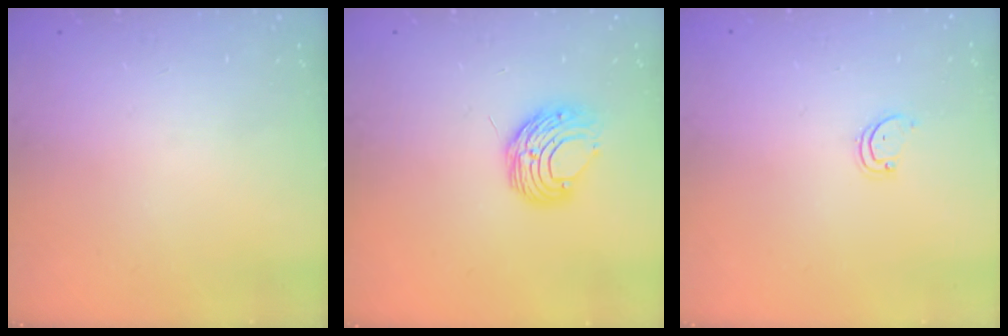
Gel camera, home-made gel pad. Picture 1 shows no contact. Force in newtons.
{"total": 8.8, "press": 8.8, "slide": 0.8}
{"total": 2.3, "press": 2.3, "slide": 0.1}